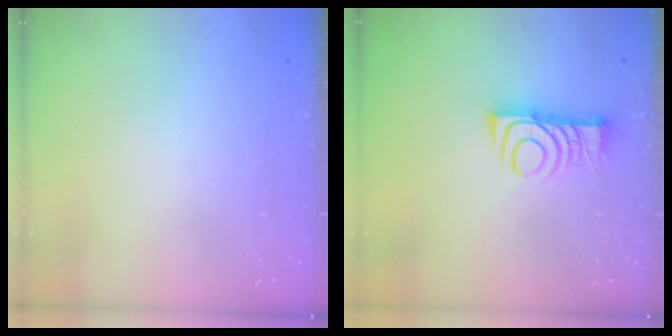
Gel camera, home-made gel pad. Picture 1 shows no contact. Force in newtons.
{"total": 8.7, "press": 8.7, "slide": 0.8}